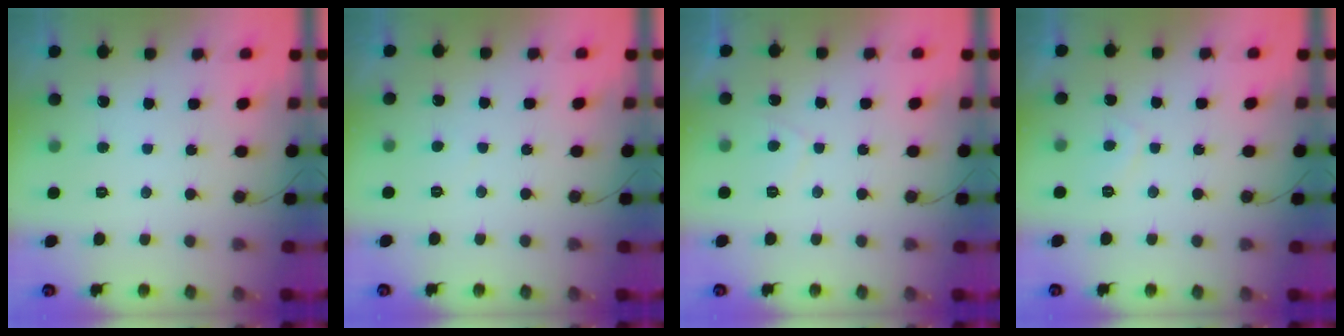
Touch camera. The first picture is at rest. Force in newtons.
{"total": 1.3, "press": 1.3, "slide": 0.4}
{"total": 1.8, "press": 1.7, "slide": 0.6}
{"total": 1.4, "press": 1.2, "slide": 0.7}